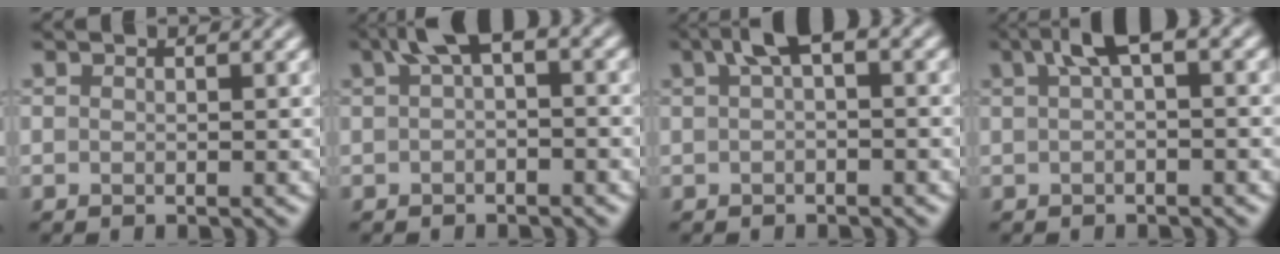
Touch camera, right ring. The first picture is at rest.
{"total": 3.2, "force": [0.8, 1.3, 2.8], "torque": [-0.040, 0.016, 0.004]}
{"total": 2.7, "force": [0.8, 0.9, 2.4], "torque": [-0.036, 0.016, 0.005]}
{"total": 3.1, "force": [1.0, 0.7, 2.9], "torque": [-0.047, 0.017, 0.010]}